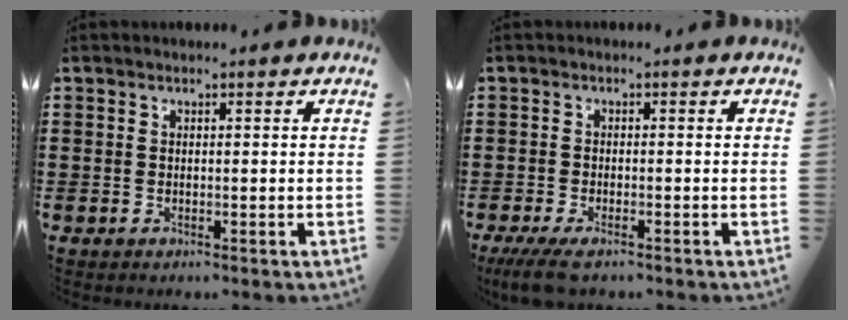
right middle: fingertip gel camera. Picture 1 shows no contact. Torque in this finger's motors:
{"motor_torque": [0.38, 0.15, 0.42, 0.10]}